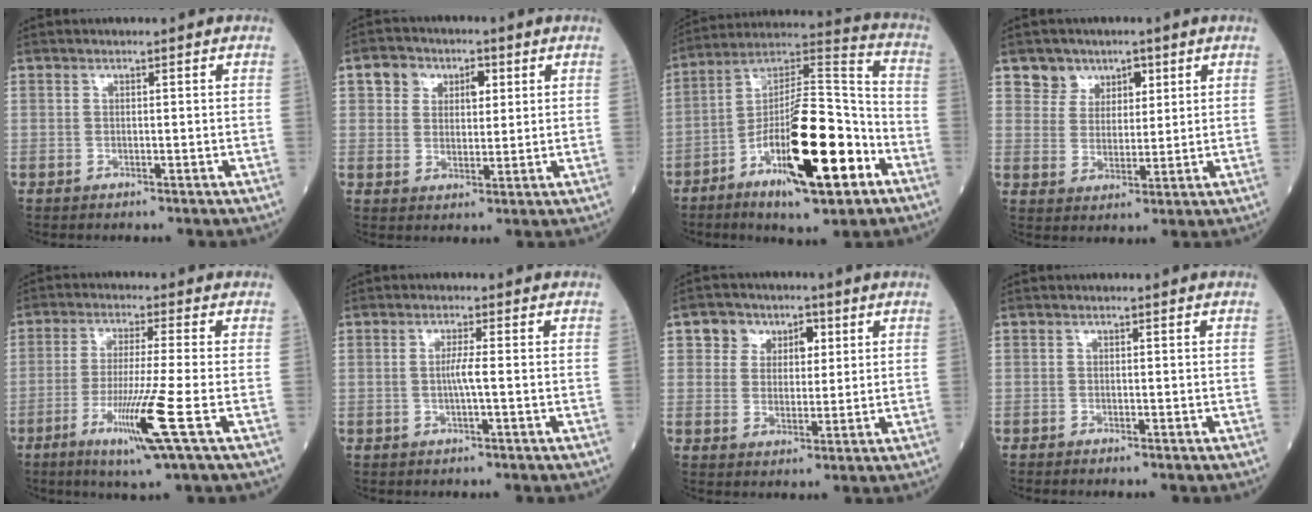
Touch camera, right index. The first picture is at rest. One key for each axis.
{"total": 6.0, "fx": 2.4, "fy": 4.4, "fz": 3.3, "tx": -0.046, "ty": 0.021, "tz": 0.042}
{"total": 19.7, "fx": -8.0, "fy": 4.2, "fz": 17.5, "tx": -0.304, "ty": 0.002, "tz": -0.125}
{"total": 5.5, "fx": 3.4, "fy": 4.3, "fz": 0.3, "tx": 0.000, "ty": 0.011, "tz": 0.063}
{"total": 9.6, "fx": -3.8, "fy": -1.6, "fz": 8.7, "tx": -0.166, "ty": -0.030, "tz": -0.071}
{"total": 2.1, "fx": -0.2, "fy": -0.4, "fz": 2.0, "tx": -0.040, "ty": 0.000, "tz": -0.004}
{"total": 5.8, "fx": 2.4, "fy": 4.8, "fz": 2.0, "tx": -0.023, "ty": 0.021, "tz": 0.041}
{"total": 0.9, "fx": -0.8, "fy": -0.1, "fz": 0.4, "tx": -0.007, "ty": 0.001, "tz": -0.010}